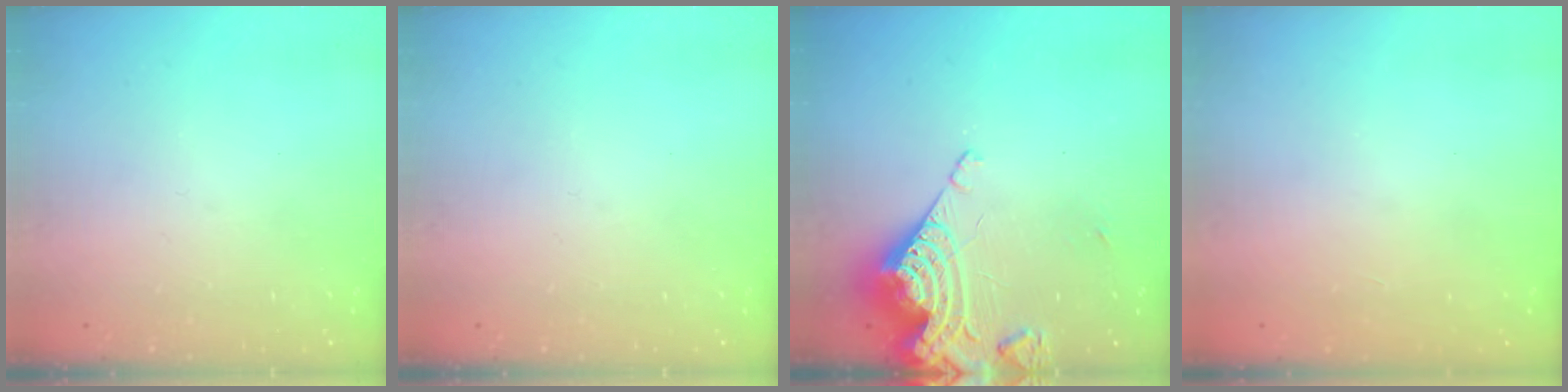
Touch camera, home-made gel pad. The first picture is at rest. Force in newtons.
{"total": 0.0}
{"total": 14.1, "press": 14.0, "slide": 1.5}
{"total": 1.2, "press": 1.1, "slide": 0.5}